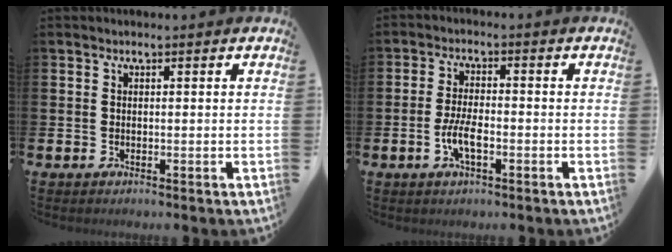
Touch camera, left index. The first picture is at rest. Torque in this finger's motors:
{"motor_torque": [0.88, 0.33, 0.14, 0.18]}